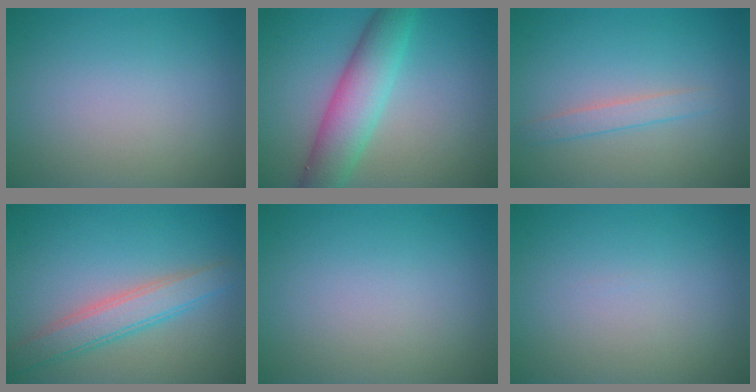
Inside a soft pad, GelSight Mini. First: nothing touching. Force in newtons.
{"total": 5.8, "press": 5.7, "slide": 0.3}
{"total": 1.6, "press": 1.6, "slide": 0.1}
{"total": 3.8, "press": 3.8, "slide": 0.1}
{"total": 0.0}
{"total": 0.0}